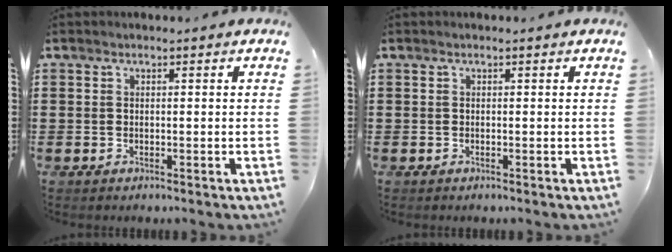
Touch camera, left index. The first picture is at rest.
{"total": 0.0}